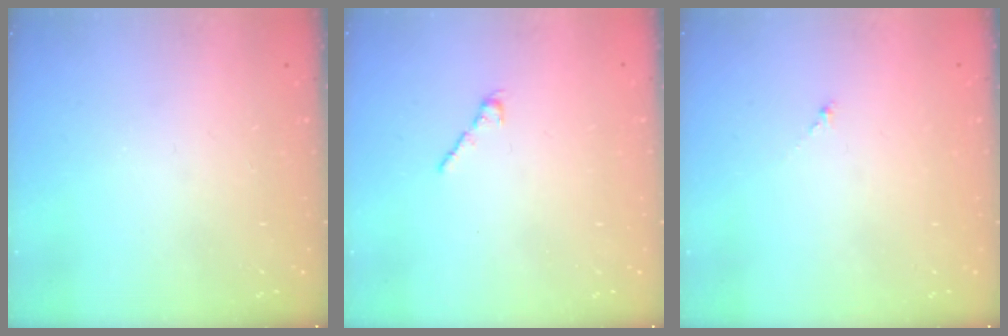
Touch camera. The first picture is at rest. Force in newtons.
{"total": 2.5, "press": 2.4, "slide": 0.7}
{"total": 0.0}